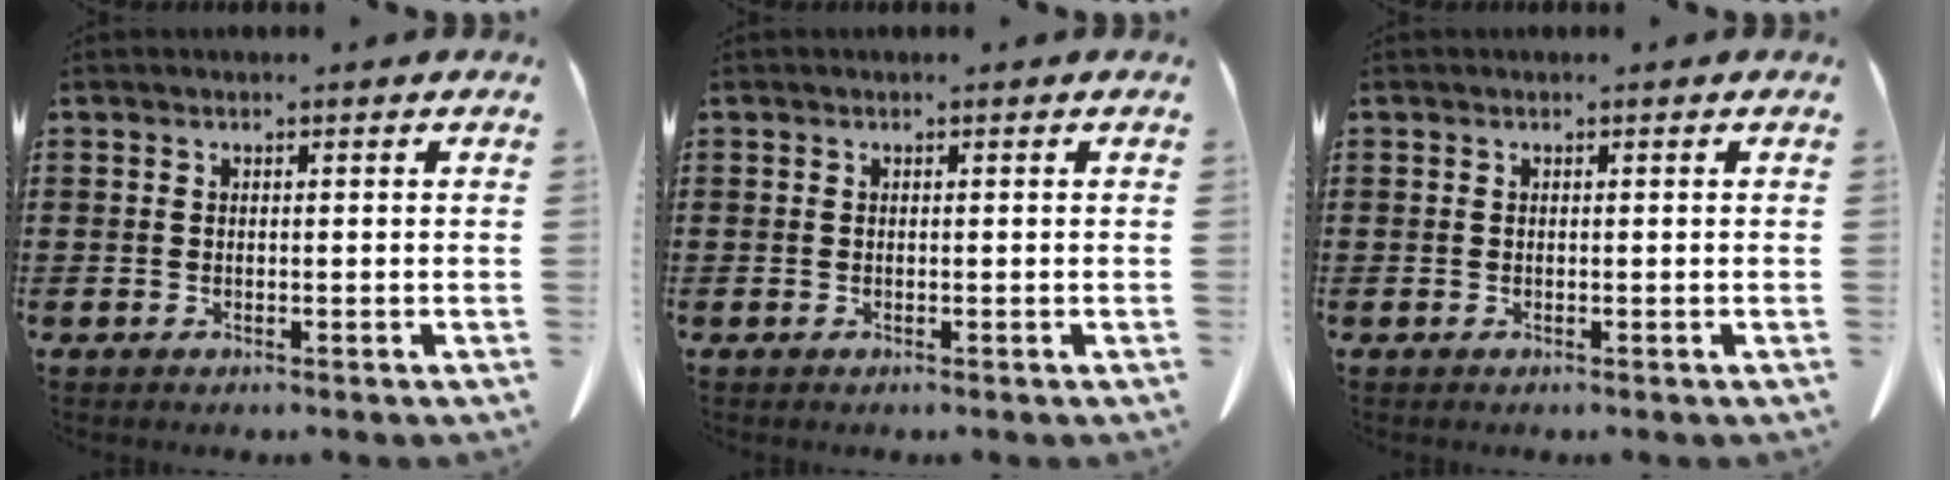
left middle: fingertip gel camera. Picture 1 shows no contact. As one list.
[{"total": 0.0}, {"total": 0.0}]